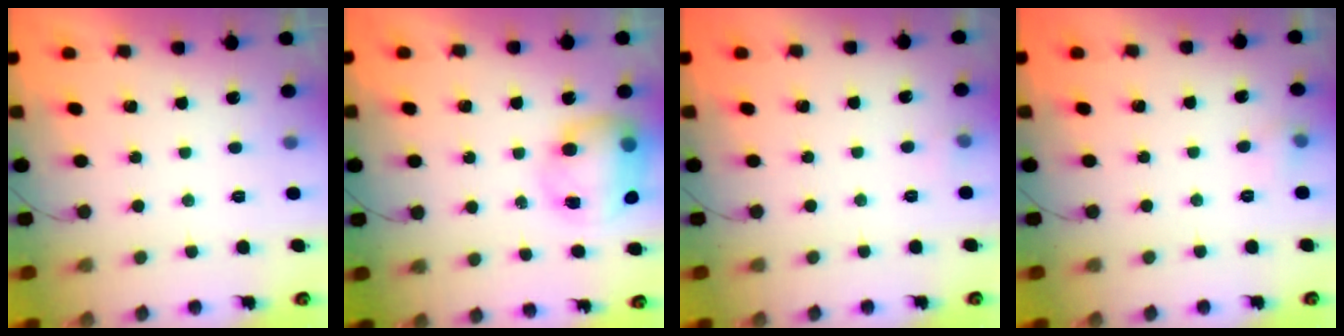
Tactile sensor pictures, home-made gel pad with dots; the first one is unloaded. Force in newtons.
{"total": 10.1, "press": 9.7, "slide": 2.8}
{"total": 3.0, "press": 2.8, "slide": 1.1}
{"total": 4.9, "press": 4.7, "slide": 1.5}